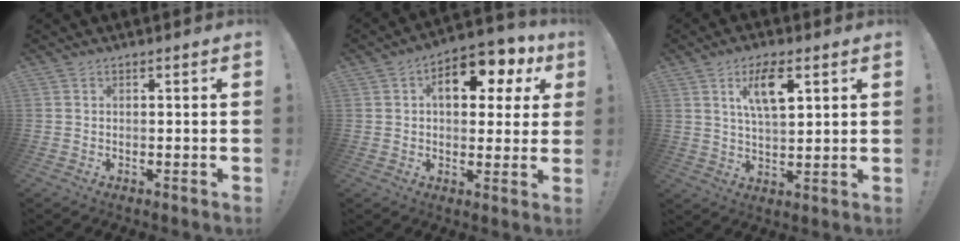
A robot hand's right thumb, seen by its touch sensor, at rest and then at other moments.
{"total": 12.7, "force": [4.4, 7.1, 9.6], "torque": [-0.137, -0.007, 0.072]}
{"total": 9.4, "force": [4.2, 3.7, 7.6], "torque": [-0.123, -0.006, 0.070]}